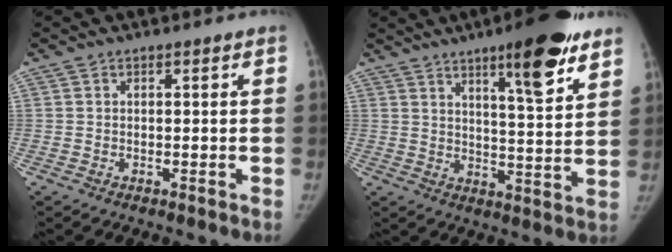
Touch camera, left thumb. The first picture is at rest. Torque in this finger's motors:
{"motor_torque": [1.78, -1.31, 1.31, -1.45, 0.16]}